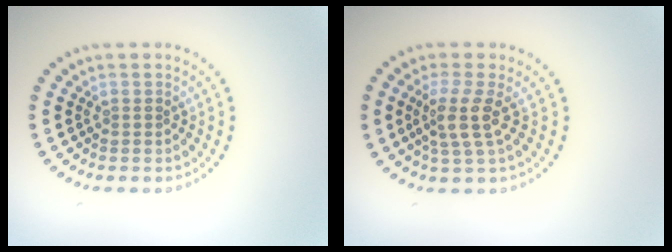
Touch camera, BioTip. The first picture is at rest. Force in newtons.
{"total": 2.9, "press": 2.2, "slide": 1.9}